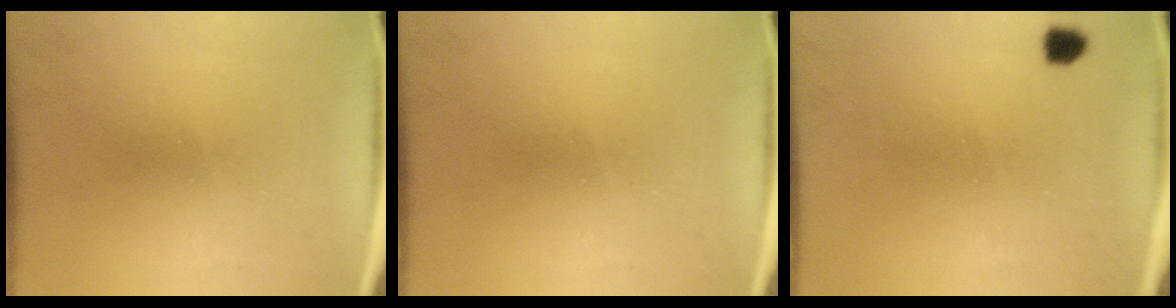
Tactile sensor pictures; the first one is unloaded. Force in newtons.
{"total": 0.0}
{"total": 2.0}